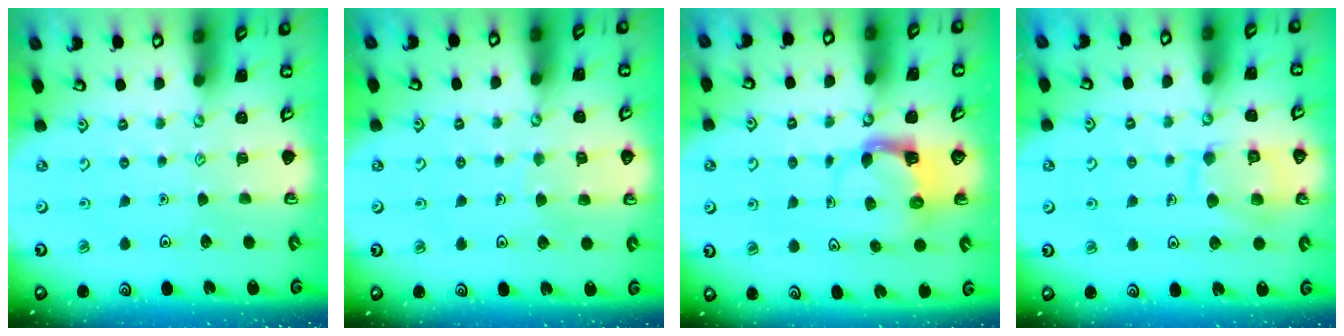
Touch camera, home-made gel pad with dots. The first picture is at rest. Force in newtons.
{"total": 5.1, "press": 5.1, "slide": 0.4}
{"total": 4.0, "press": 3.9, "slide": 0.7}
{"total": 11.1, "press": 11.1, "slide": 0.8}